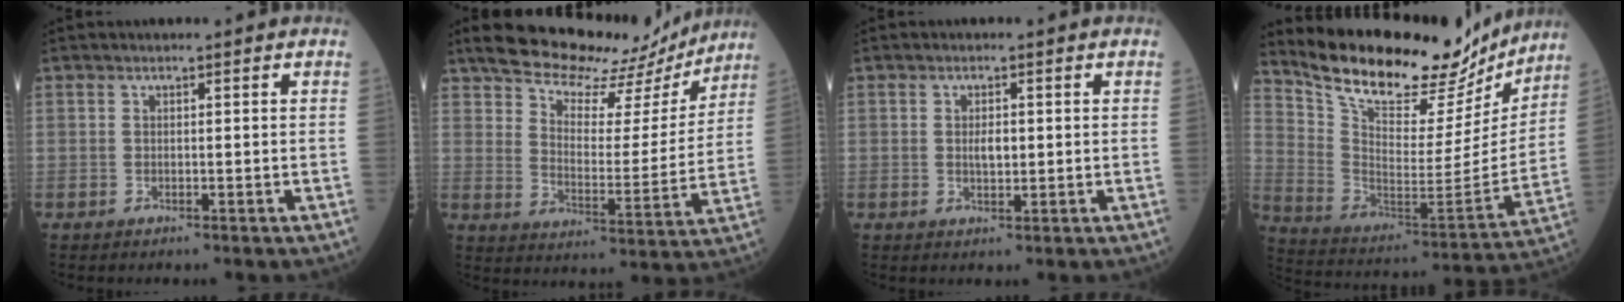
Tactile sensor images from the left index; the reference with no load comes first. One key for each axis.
{"total": 17.9, "fx": 16.0, "fy": 5.6, "fz": 5.9, "tx": -0.072, "ty": -0.005, "tz": 0.212}
{"total": 1.9, "fx": 0.1, "fy": 0.9, "fz": 1.6, "tx": -0.025, "ty": -0.001, "tz": 0.004}
{"total": 23.8, "fx": 20.9, "fy": 6.9, "fz": 9.2, "tx": -0.153, "ty": -0.026, "tz": 0.314}